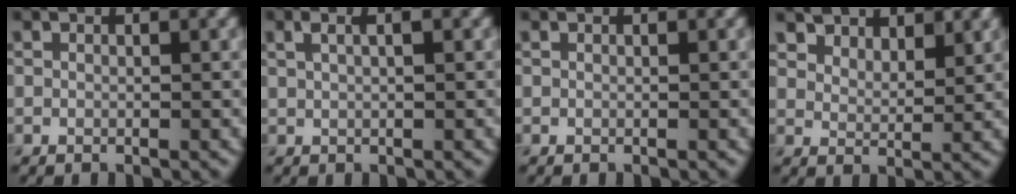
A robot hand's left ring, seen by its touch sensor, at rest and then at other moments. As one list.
[{"total": 2.0, "force": [0.9, 0.6, 1.6], "torque": [-0.024, -0.006, 0.017]}, {"total": 0.0}, {"total": 5.0, "force": [4.1, 2.3, 1.8], "torque": [-0.046, -0.012, 0.079]}]